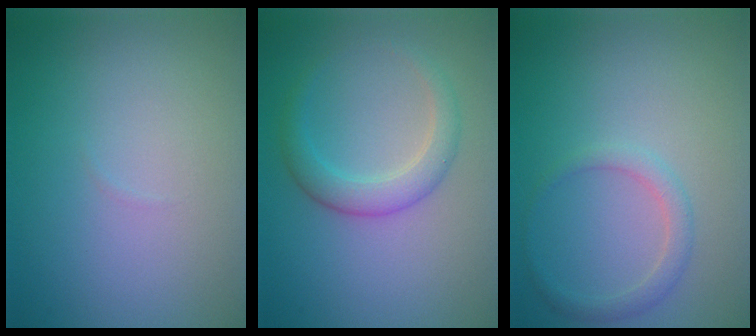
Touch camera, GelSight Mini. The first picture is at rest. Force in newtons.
{"total": 2.7, "press": 2.7, "slide": 0.1}
{"total": 1.7, "press": 1.7, "slide": 0.2}